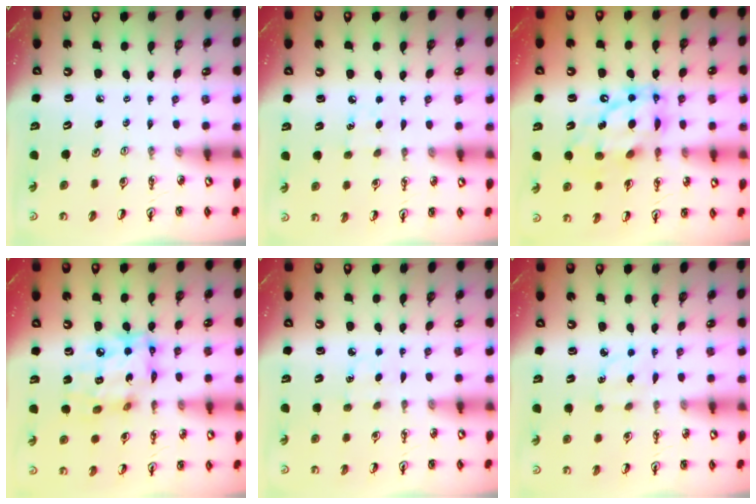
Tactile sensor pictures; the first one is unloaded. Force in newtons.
{"total": 6.2, "press": 6.1, "slide": 0.7}
{"total": 15.5, "press": 15.5, "slide": 1.3}
{"total": 14.3, "press": 14.3, "slide": 1.5}
{"total": 2.9, "press": 2.9, "slide": 0.3}
{"total": 2.8, "press": 2.7, "slide": 0.7}